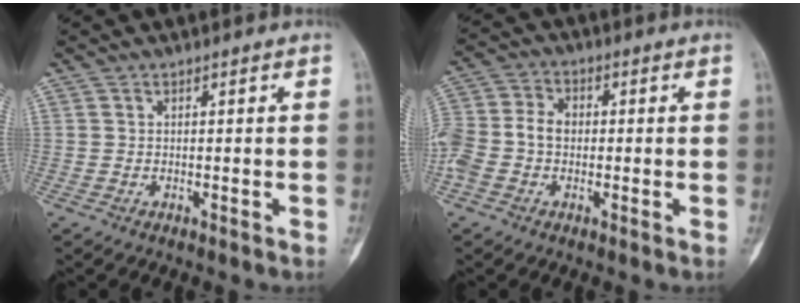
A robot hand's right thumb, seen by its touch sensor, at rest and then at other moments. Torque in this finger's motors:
{"motor_torque": [1.71, 1.72, 1.08, -0.98, 0.47]}